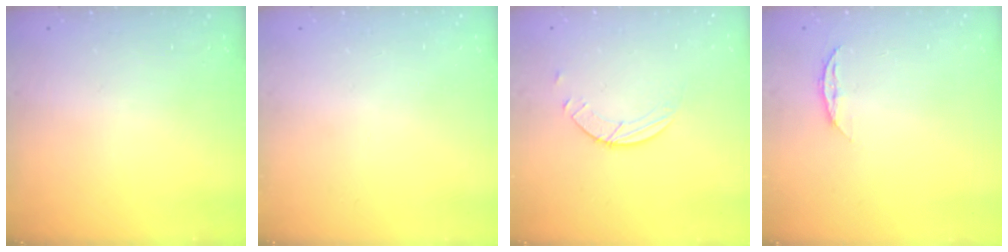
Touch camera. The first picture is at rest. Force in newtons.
{"total": 0.0}
{"total": 2.6, "press": 2.6, "slide": 0.3}
{"total": 5.1, "press": 5.1, "slide": 0.7}